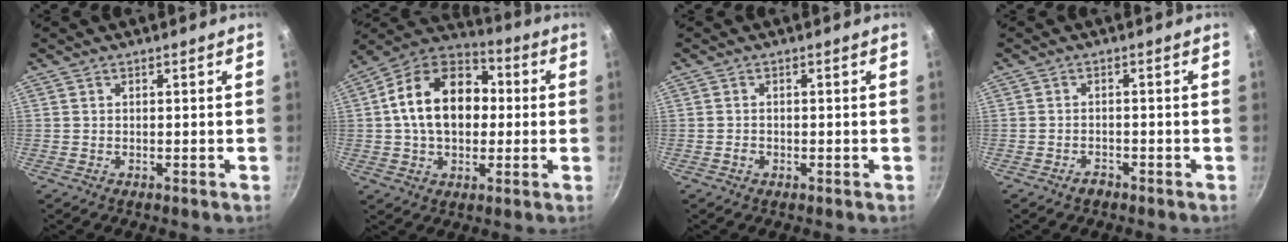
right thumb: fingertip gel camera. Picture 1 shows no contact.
{"total": 18.6, "force": [1.3, 13.0, 13.2], "torque": [-0.191, 0.033, 0.006]}
{"total": 1.1, "force": [-0.5, 0.8, 0.5], "torque": [-0.010, 0.002, -0.009]}
{"total": 1.8, "force": [-1.4, 0.9, 0.6], "torque": [-0.005, 0.018, -0.020]}